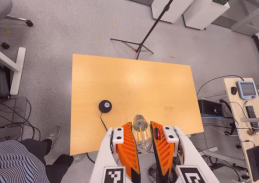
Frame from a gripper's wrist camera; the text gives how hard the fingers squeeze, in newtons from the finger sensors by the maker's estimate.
{"total": 21.6, "left": 26.0, "right": 17.2}